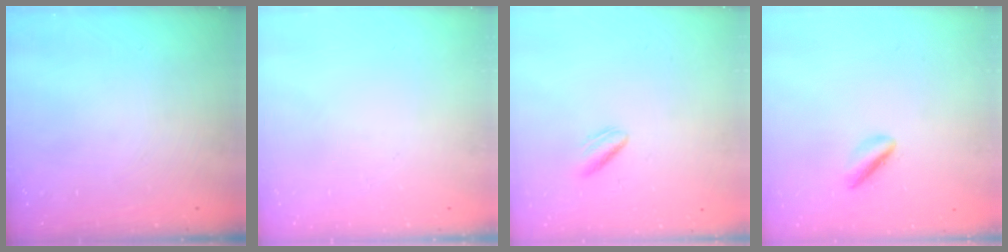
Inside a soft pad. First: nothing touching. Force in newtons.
{"total": 0.0}
{"total": 2.3, "press": 2.1, "slide": 1.0}
{"total": 2.2, "press": 2.2, "slide": 0.4}